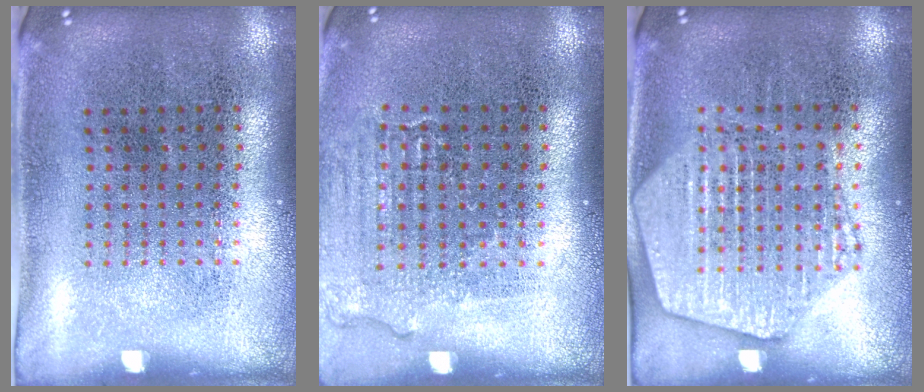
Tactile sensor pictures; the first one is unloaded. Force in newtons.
{"total": 1.0, "press": 1.0, "slide": 0.3}
{"total": 1.9, "press": 1.9, "slide": 0.2}